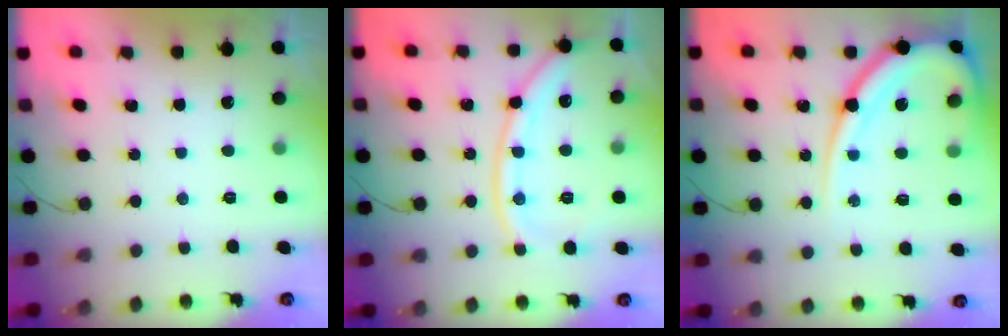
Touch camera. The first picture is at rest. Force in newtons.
{"total": 13.0, "press": 12.9, "slide": 1.6}
{"total": 15.8, "press": 15.7, "slide": 1.6}